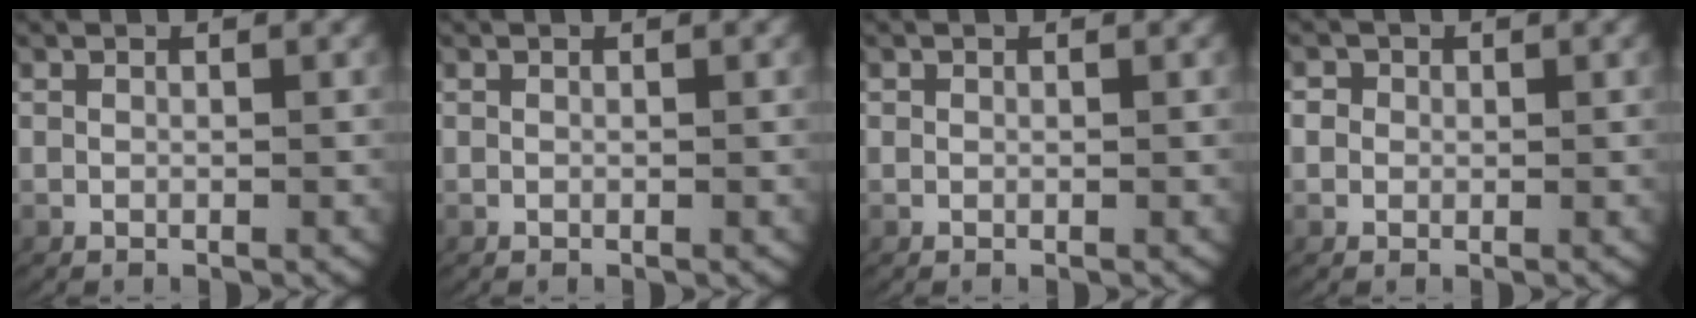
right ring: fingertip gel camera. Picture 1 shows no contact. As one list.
[{"total": 0.0}, {"total": 0.0}, {"total": 2.1, "force": [0.2, 2.1, 0.5], "torque": [-0.021, -0.002, 0.000]}]